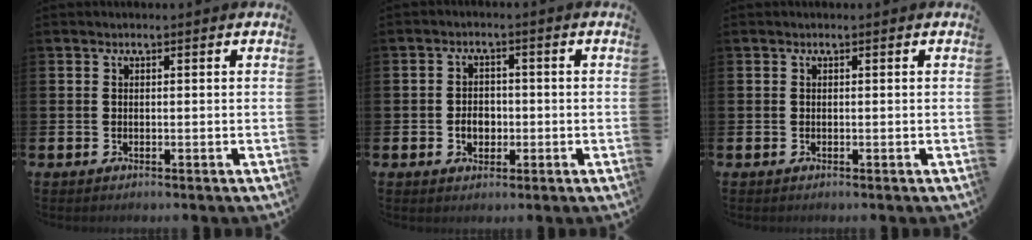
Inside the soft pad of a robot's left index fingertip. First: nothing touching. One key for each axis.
{"total": 3.0, "fx": -0.8, "fy": 2.3, "fz": 1.7, "tx": -0.017, "ty": -0.003, "tz": -0.022}
{"total": 0.0}